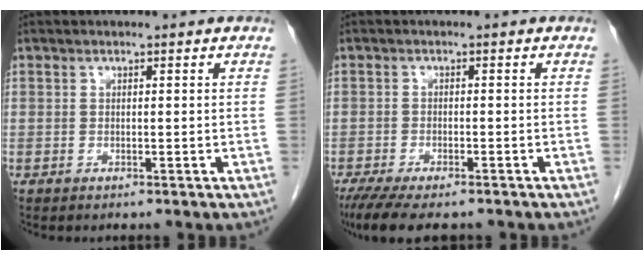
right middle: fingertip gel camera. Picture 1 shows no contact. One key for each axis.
{"total": 9.4, "fx": -7.5, "fy": 2.5, "fz": 5.1, "tx": -0.078, "ty": -0.013, "tz": -0.115}